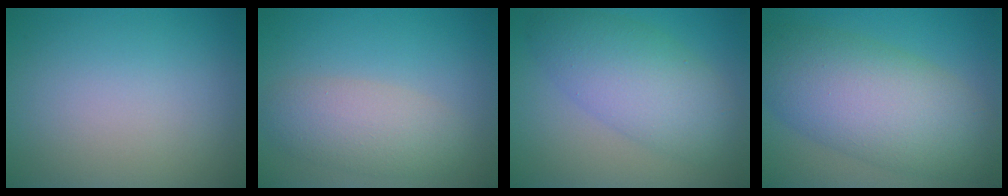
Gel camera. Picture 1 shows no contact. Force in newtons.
{"total": 4.2, "press": 4.1, "slide": 0.4}
{"total": 6.4, "press": 6.4, "slide": 0.2}
{"total": 10.0, "press": 10.0, "slide": 0.1}